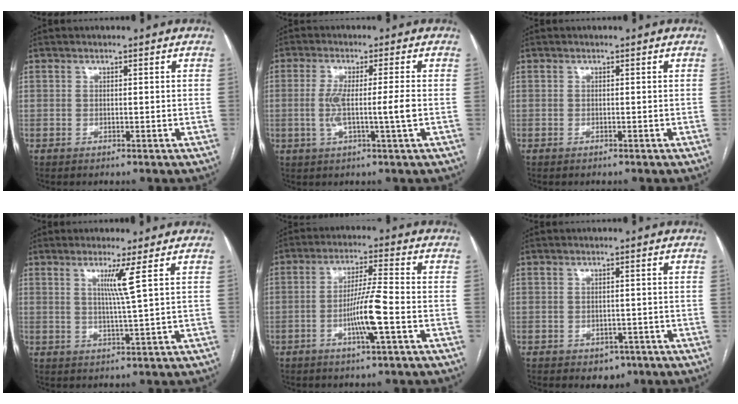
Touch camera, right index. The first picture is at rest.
{"total": 5.9, "force": [-0.9, -0.5, 5.8], "torque": [-0.117, -0.004, -0.015]}
{"total": 0.0}
{"total": 4.1, "force": [1.6, -1.5, 3.4], "torque": [-0.069, -0.010, 0.034]}
{"total": 7.8, "force": [-2.5, -0.4, 7.4], "torque": [-0.141, -0.002, -0.047]}
{"total": 2.8, "force": [-1.5, 2.0, 1.3], "torque": [-0.008, 0.003, -0.010]}